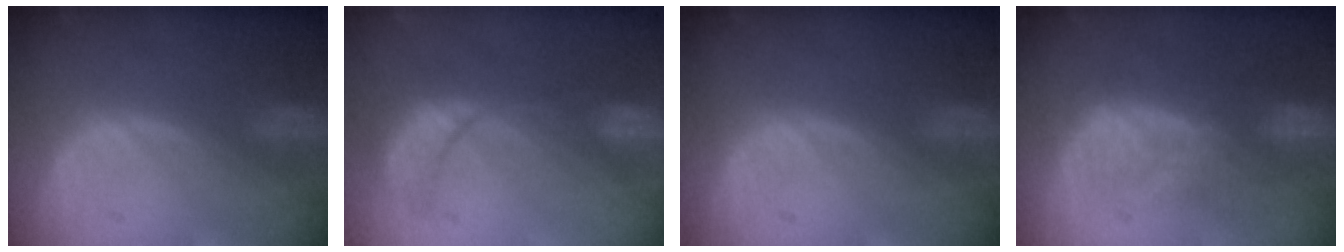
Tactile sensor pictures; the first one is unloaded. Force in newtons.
{"total": 8.7, "press": 7.7, "slide": 4.0}
{"total": 0.0}
{"total": 10.1, "press": 8.8, "slide": 5.0}